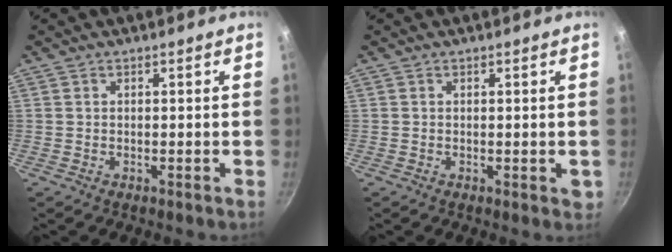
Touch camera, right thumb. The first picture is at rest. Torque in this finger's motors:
{"motor_torque": [2.66, 2.36, 0.28, -0.08, -0.02]}